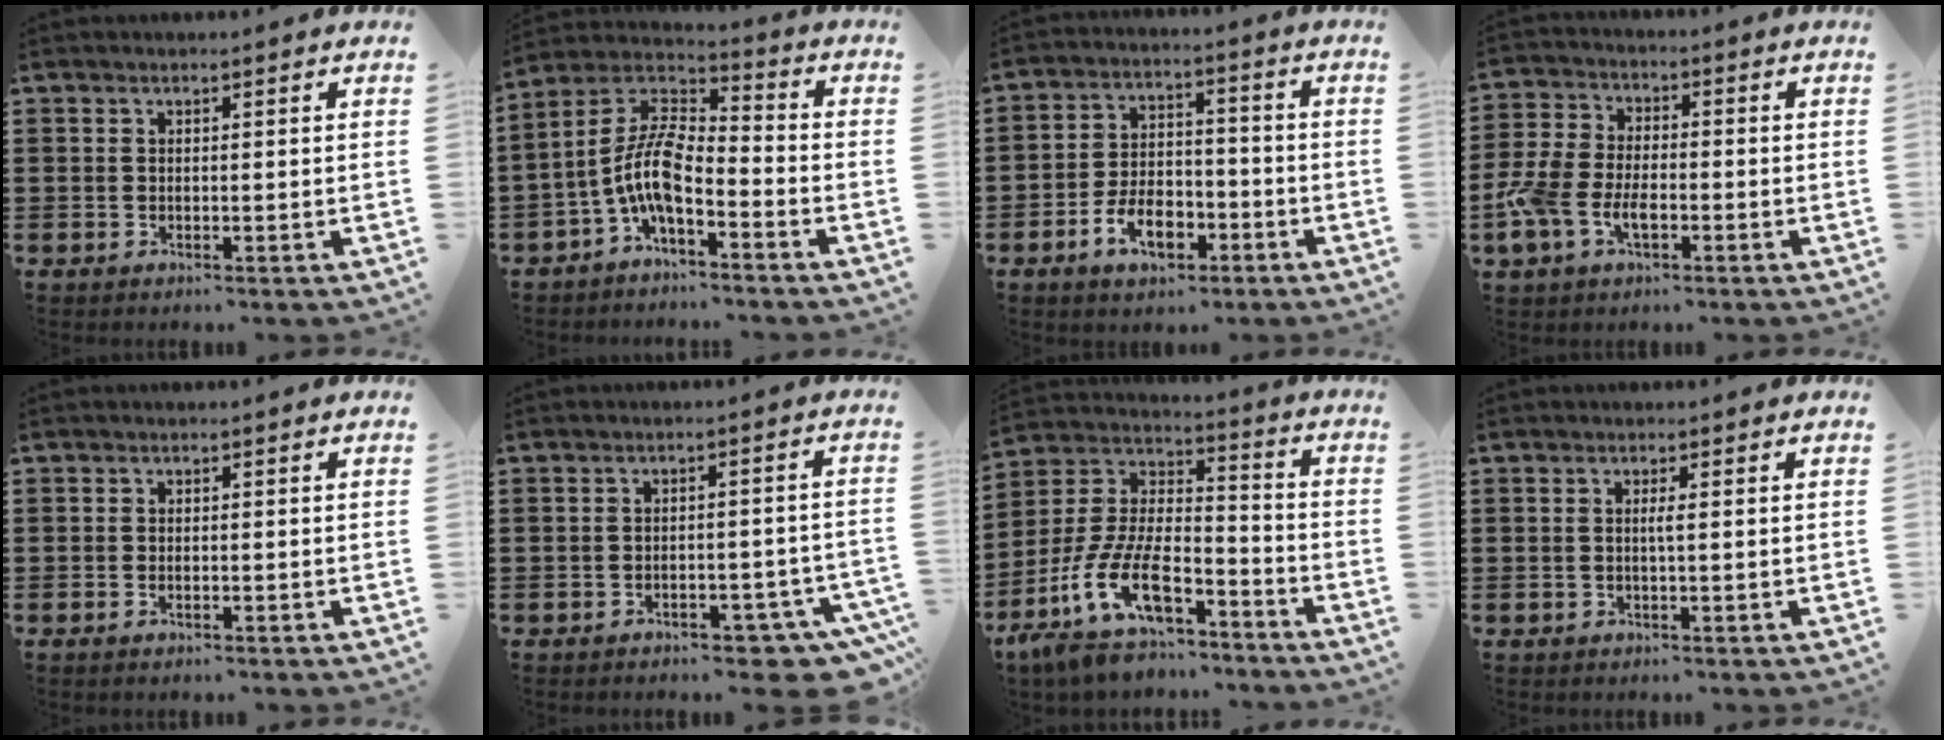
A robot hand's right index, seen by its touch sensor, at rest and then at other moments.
{"total": 8.5, "force": [-3.3, 3.0, 7.2], "torque": [-0.194, -0.031, -0.080]}
{"total": 7.9, "force": [-3.8, 4.3, 5.4], "torque": [-0.101, 0.005, -0.073]}
{"total": 6.2, "force": [-2.7, 3.4, 4.4], "torque": [-0.127, -0.004, -0.062]}
{"total": 0.6, "force": [-0.4, 0.1, 0.5], "torque": [-0.011, -0.006, -0.006]}
{"total": 4.4, "force": [-3.9, 0.9, 1.8], "torque": [-0.029, 0.001, -0.074]}
{"total": 14.4, "force": [-9.4, 5.1, 9.6], "torque": [-0.218, 0.008, -0.181]}
{"total": 1.1, "force": [0.0, -0.2, 1.0], "torque": [-0.019, -0.003, -0.001]}